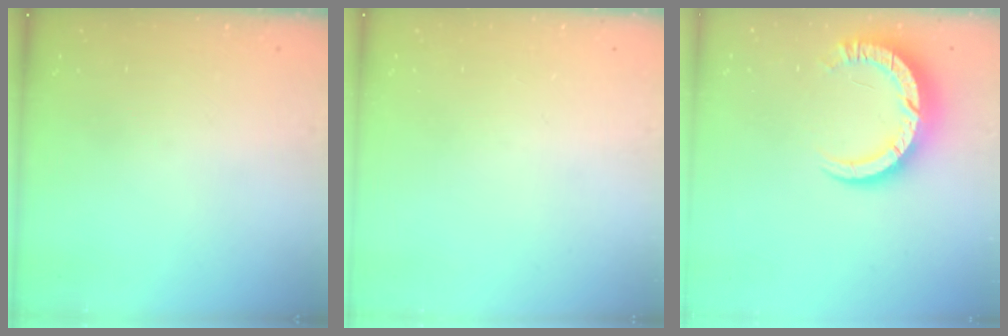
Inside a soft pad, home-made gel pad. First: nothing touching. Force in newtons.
{"total": 0.0}
{"total": 10.0, "press": 10.0, "slide": 1.1}